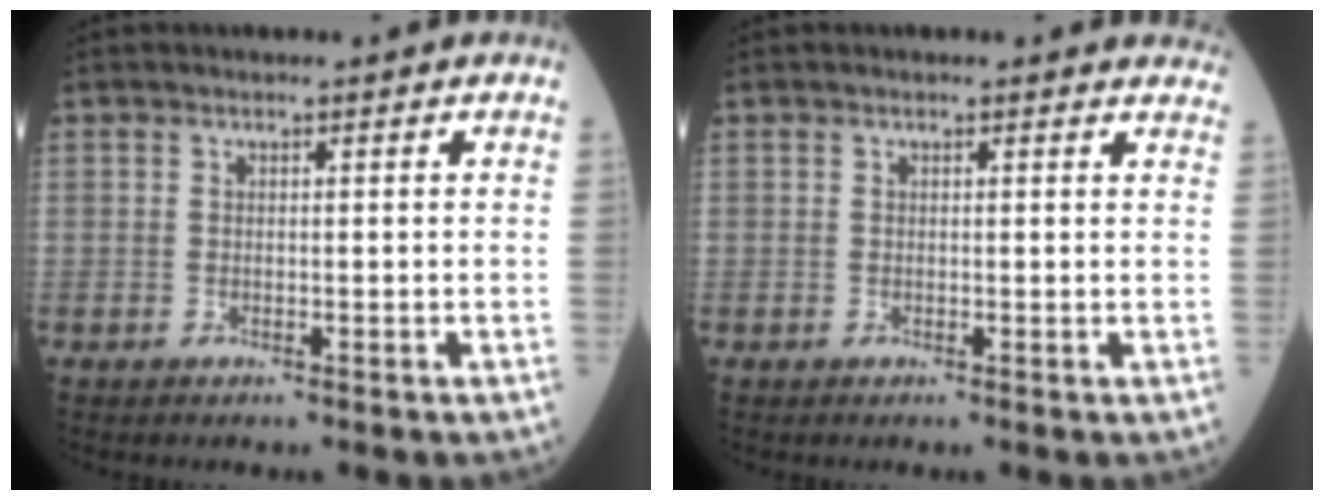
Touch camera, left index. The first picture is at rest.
{"total": 3.0, "force": [2.8, 1.0, 0.5], "torque": [0.005, -0.004, 0.005]}